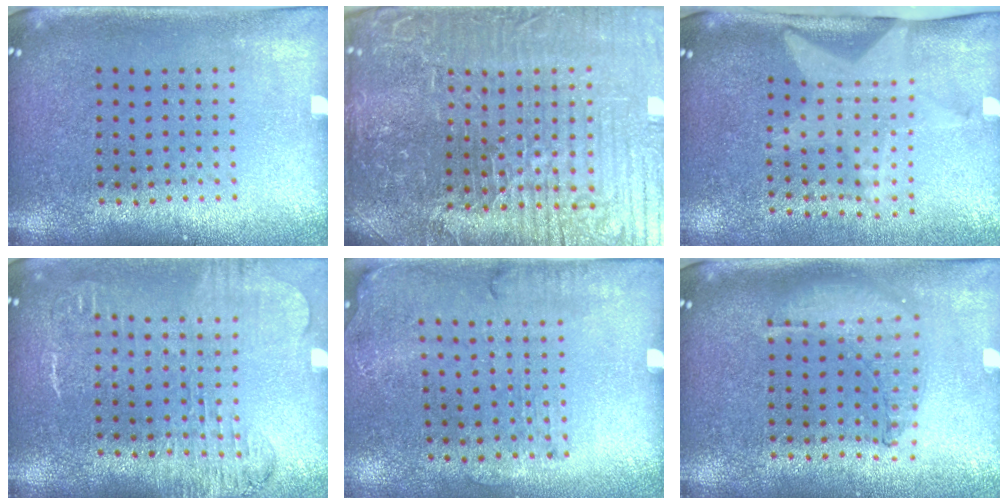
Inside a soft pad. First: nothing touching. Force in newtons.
{"total": 6.2, "press": 5.8, "slide": 2.1}
{"total": 2.0, "press": 1.5, "slide": 1.3}
{"total": 1.7, "press": 1.5, "slide": 0.8}
{"total": 1.7, "press": 1.2, "slide": 1.2}
{"total": 0.9, "press": 0.9, "slide": 0.3}